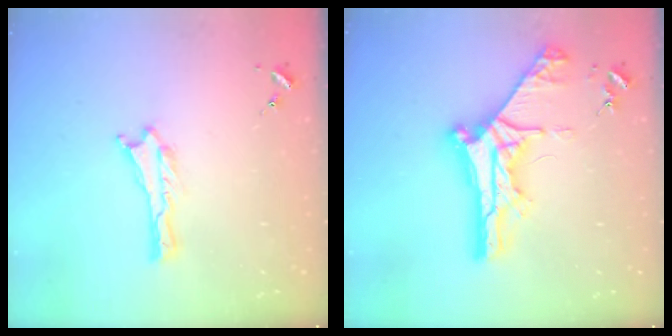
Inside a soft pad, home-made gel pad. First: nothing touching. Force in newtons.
{"total": 10.1, "press": 10.1, "slide": 1.0}